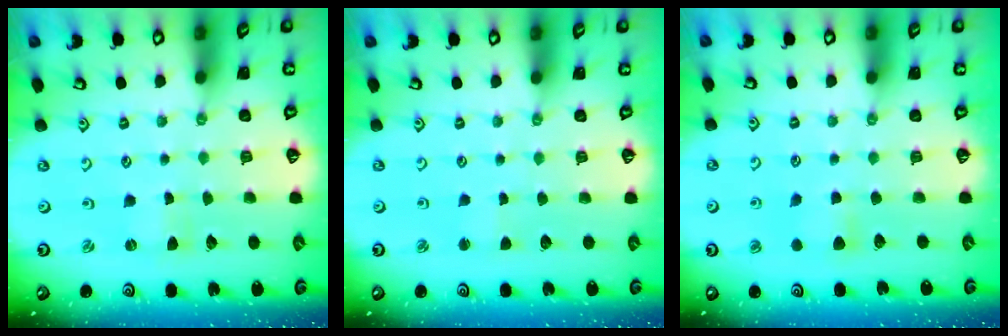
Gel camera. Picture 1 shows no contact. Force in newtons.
{"total": 1.3, "press": 1.3, "slide": 0.2}
{"total": 5.0, "press": 4.9, "slide": 0.9}